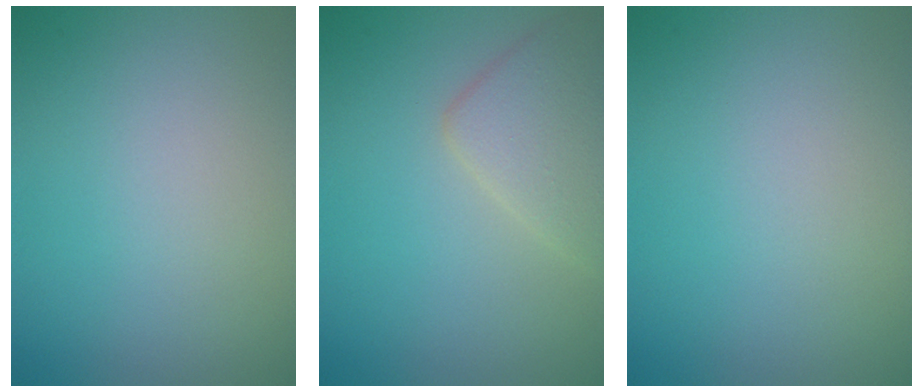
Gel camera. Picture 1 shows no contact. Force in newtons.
{"total": 3.5, "press": 3.5, "slide": 0.2}
{"total": 0.0}